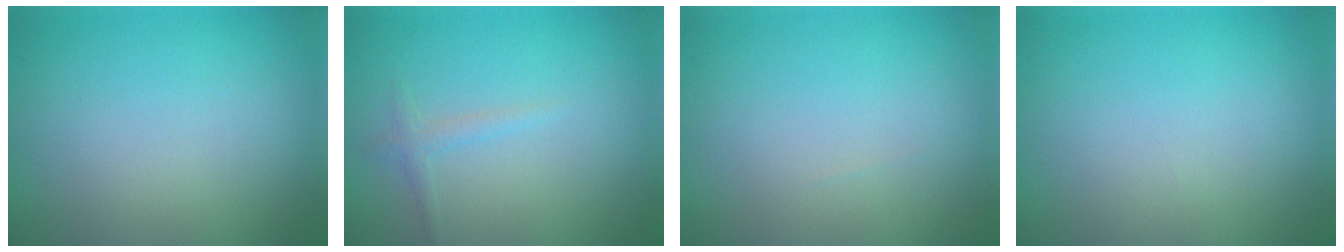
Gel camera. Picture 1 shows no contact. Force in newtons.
{"total": 0.6, "press": 0.6, "slide": 0.1}
{"total": 0.0}
{"total": 0.0}